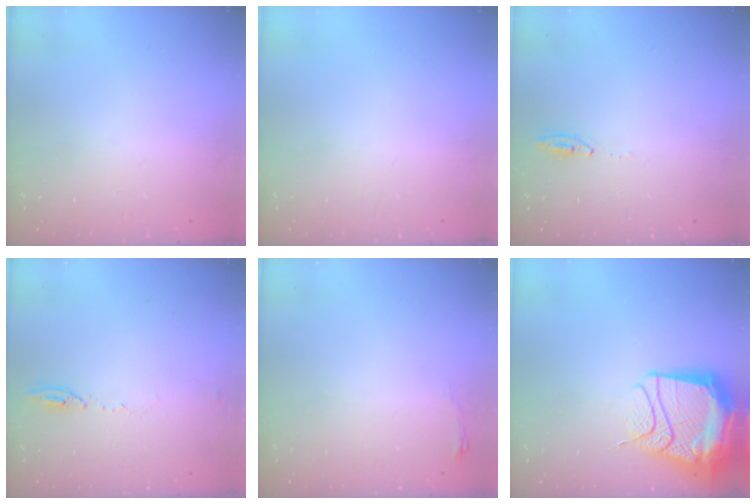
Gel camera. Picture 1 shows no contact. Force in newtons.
{"total": 0.0}
{"total": 3.4, "press": 2.9, "slide": 1.7}
{"total": 4.6, "press": 4.3, "slide": 1.6}
{"total": 3.4, "press": 3.4, "slide": 0.5}
{"total": 24.0, "press": 20.5, "slide": 12.5}